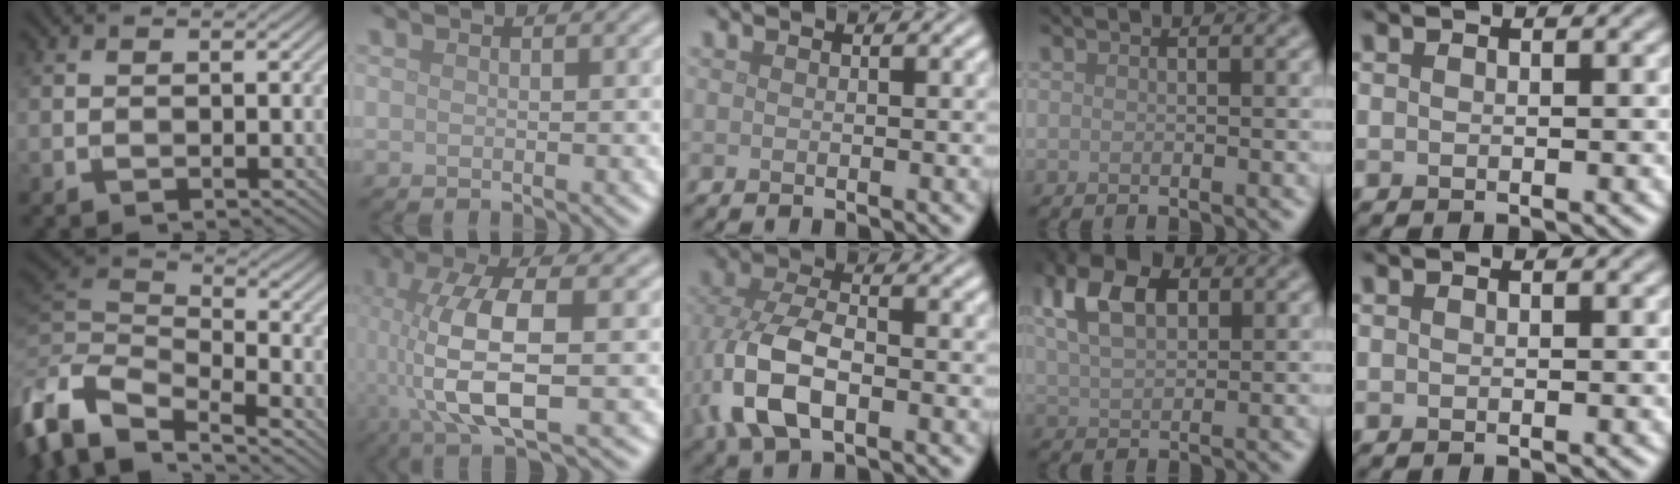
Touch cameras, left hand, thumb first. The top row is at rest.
{"thumb": {"total": 10.7, "force": [-5.8, 5.0, 7.4], "torque": [-0.173, -0.010, -0.119]}, "index": {"total": 9.8, "force": [-1.0, 3.1, 9.3], "torque": [-0.189, 0.000, -0.020]}, "middle": {"total": 8.0, "force": [-2.3, 4.3, 6.3], "torque": [-0.154, -0.006, -0.051]}, "ring": {"total": 6.5, "force": [2.5, 3.8, 4.6], "torque": [-0.110, 0.015, 0.043]}}